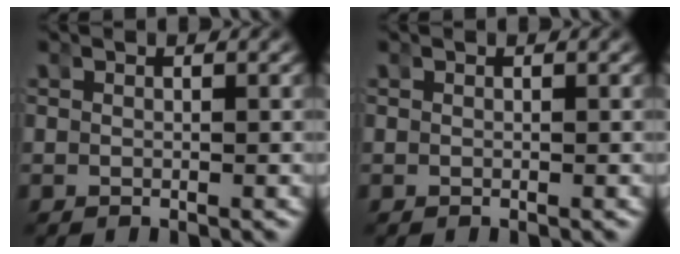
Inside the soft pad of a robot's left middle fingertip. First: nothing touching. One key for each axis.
{"total": 0.0}